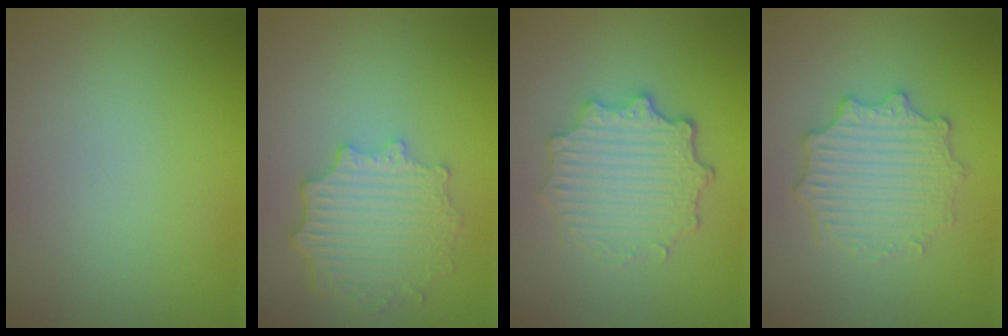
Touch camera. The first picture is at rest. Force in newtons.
{"total": 4.9, "press": 4.0, "slide": 2.8}
{"total": 4.8, "press": 3.8, "slide": 3.0}
{"total": 3.6, "press": 3.5, "slide": 0.8}